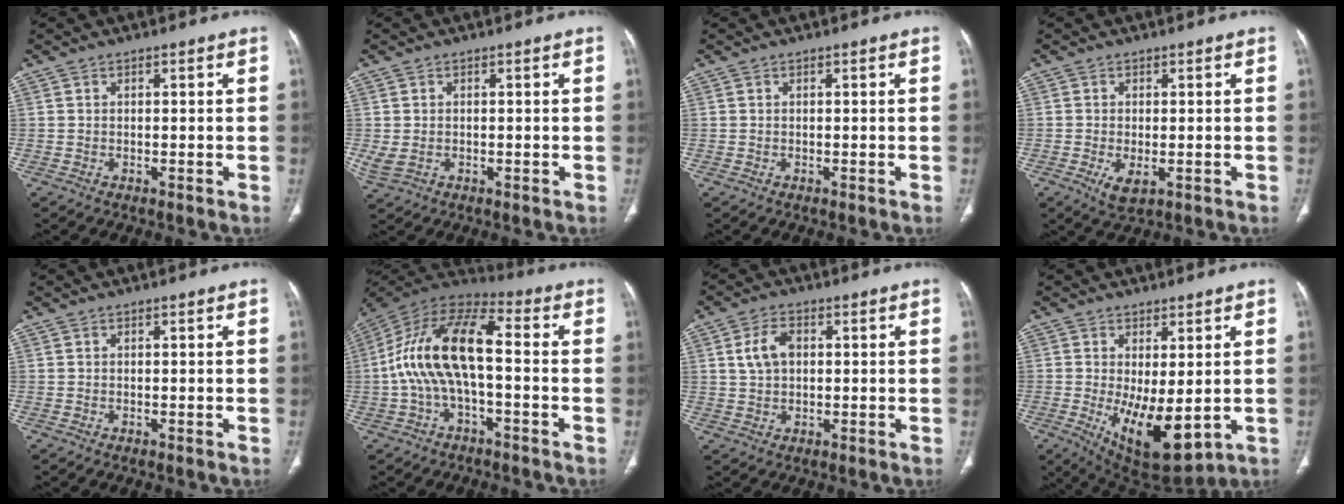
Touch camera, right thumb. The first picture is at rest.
{"total": 2.8, "force": [-0.3, 1.9, 2.1], "torque": [-0.059, 0.003, 0.004]}
{"total": 0.0}
{"total": 3.6, "force": [-1.1, 1.6, 3.0], "torque": [-0.058, -0.009, -0.012]}
{"total": 0.0}
{"total": 16.0, "force": [-1.3, 7.0, 14.4], "torque": [-0.287, 0.050, -0.032]}
{"total": 5.5, "force": [1.2, 3.6, 3.9], "torque": [-0.074, 0.008, 0.022]}
{"total": 12.0, "force": [-1.6, 5.2, 10.8], "torque": [-0.165, -0.027, -0.002]}